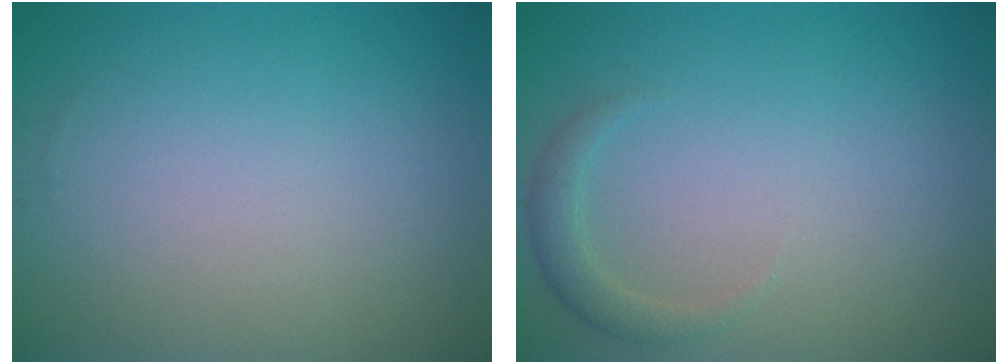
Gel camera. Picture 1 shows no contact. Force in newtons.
{"total": 1.6, "press": 1.6, "slide": 0.2}